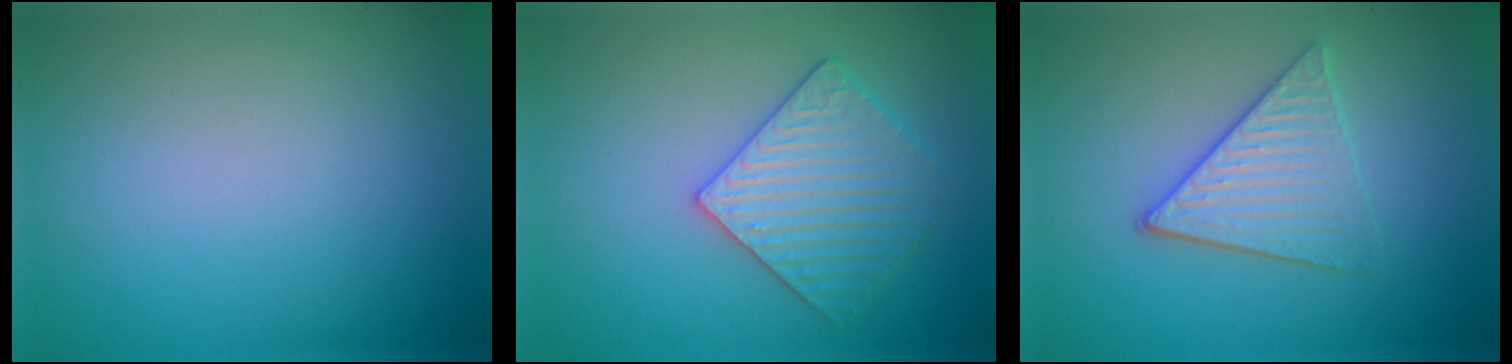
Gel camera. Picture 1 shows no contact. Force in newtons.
{"total": 4.0, "press": 3.8, "slide": 1.2}
{"total": 3.9, "press": 3.4, "slide": 2.0}